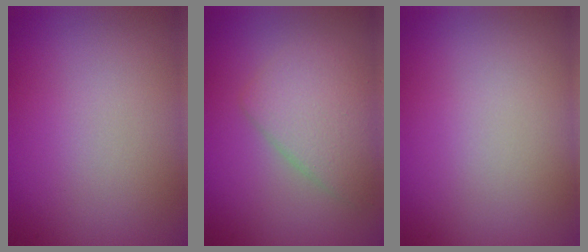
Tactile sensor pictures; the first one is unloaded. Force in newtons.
{"total": 3.5, "press": 3.5, "slide": 0.3}
{"total": 0.0}